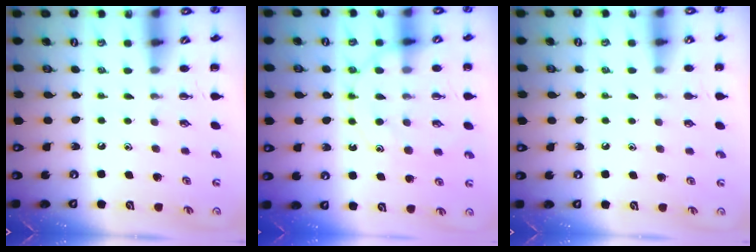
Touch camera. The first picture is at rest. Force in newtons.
{"total": 14.2, "press": 14.1, "slide": 1.3}
{"total": 3.8, "press": 3.6, "slide": 1.1}